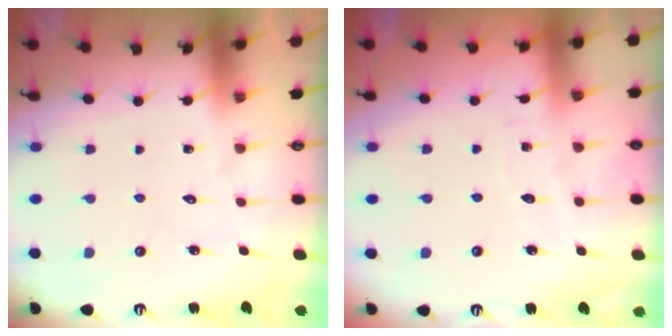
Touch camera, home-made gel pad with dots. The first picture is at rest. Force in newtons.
{"total": 2.5, "press": 2.5, "slide": 0.2}